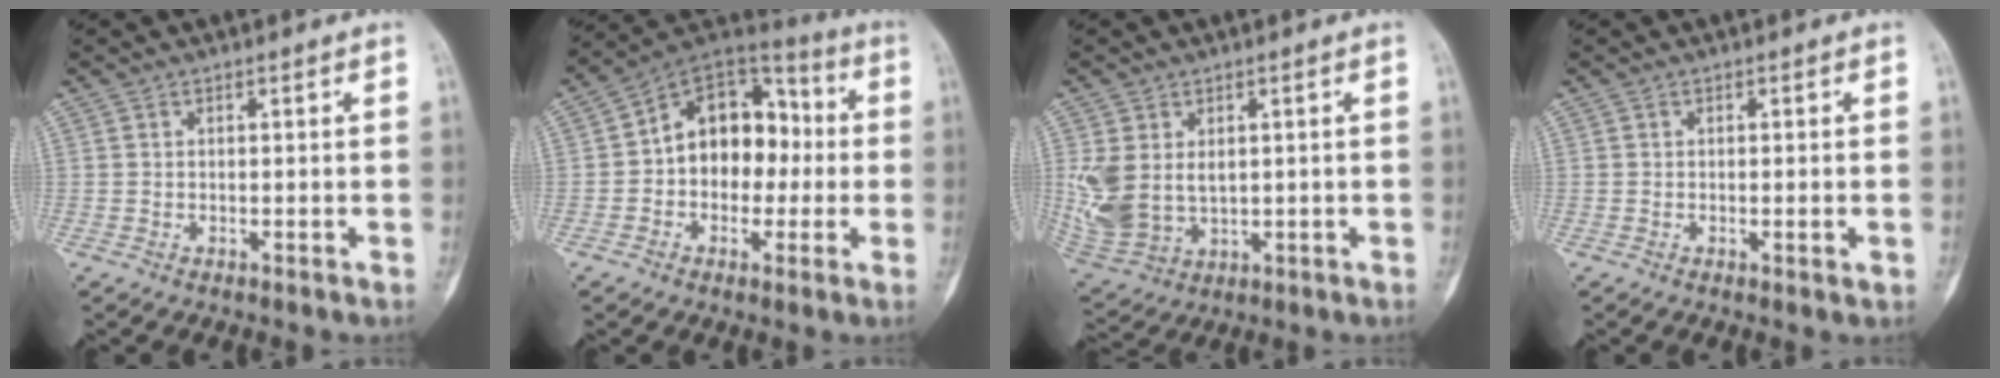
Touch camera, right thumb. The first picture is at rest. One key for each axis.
{"total": 15.4, "fx": -0.3, "fy": 11.2, "fz": 10.6, "tx": -0.105, "ty": 0.049, "tz": -0.018}
{"total": 10.7, "fx": 1.3, "fy": 7.7, "fz": 7.4, "tx": -0.155, "ty": -0.011, "tz": 0.046}
{"total": 1.6, "fx": -0.3, "fy": 0.5, "fz": 1.5, "tx": -0.018, "ty": -0.003, "tz": -0.002}